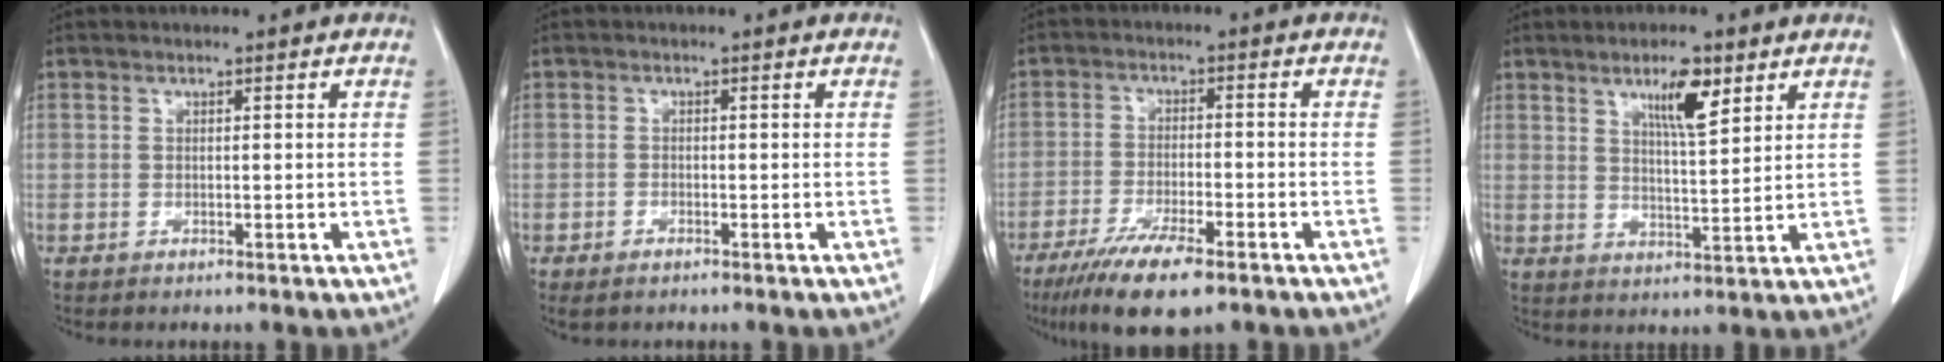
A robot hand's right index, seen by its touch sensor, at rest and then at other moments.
{"total": 1.6, "force": [-1.2, 0.6, 1.0], "torque": [-0.018, -0.002, -0.017]}
{"total": 10.1, "force": [-6.9, 1.6, 7.3], "torque": [-0.125, -0.022, -0.111]}
{"total": 6.5, "force": [3.7, 1.1, 5.2], "torque": [-0.091, -0.002, 0.064]}